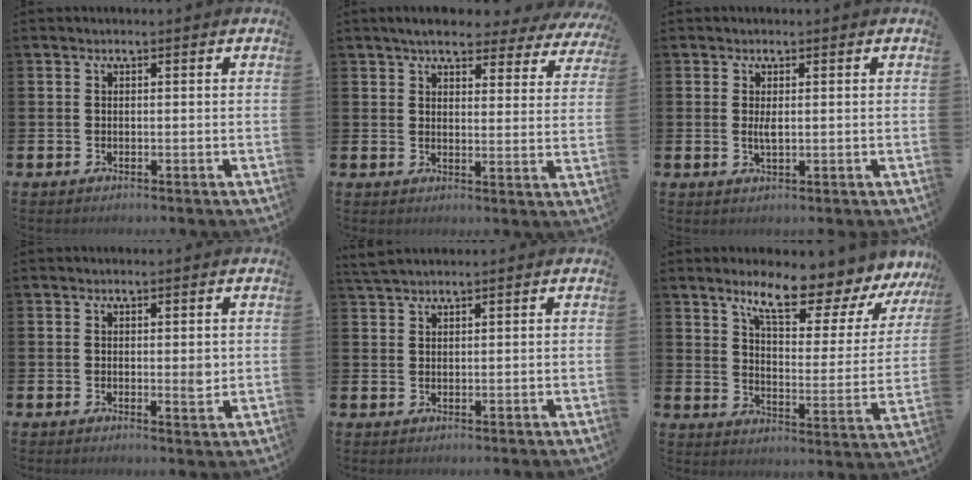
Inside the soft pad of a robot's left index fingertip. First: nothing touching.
{"total": 5.5, "force": [4.9, 1.5, 1.9], "torque": [-0.045, -0.024, 0.083]}
{"total": 1.6, "force": [0.4, 0.5, 1.4], "torque": [-0.023, -0.002, 0.006]}
{"total": 1.7, "force": [0.1, 0.5, 1.6], "torque": [-0.017, -0.004, -0.002]}
{"total": 2.1, "force": [2.0, 0.2, 0.4], "torque": [-0.009, -0.003, 0.038]}
{"total": 10.3, "force": [8.5, 2.3, 5.4], "torque": [-0.113, -0.058, 0.138]}